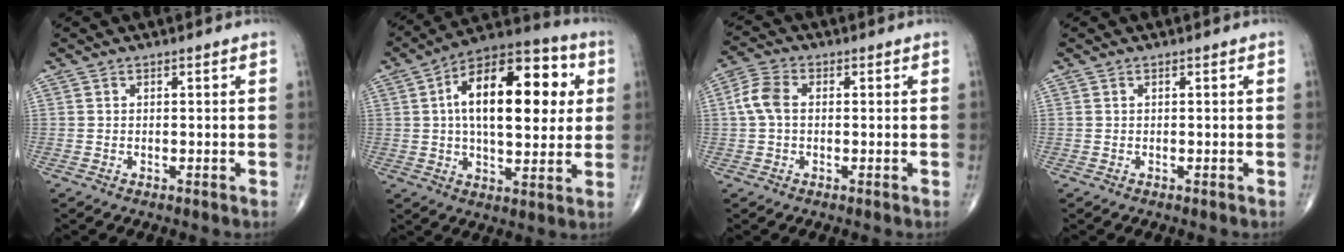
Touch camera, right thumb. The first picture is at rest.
{"total": 21.9, "force": [4.3, 10.8, 18.6], "torque": [-0.260, 0.016, 0.053]}
{"total": 5.3, "force": [0.3, 3.6, 4.0], "torque": [-0.088, 0.016, -0.001]}
{"total": 0.0}